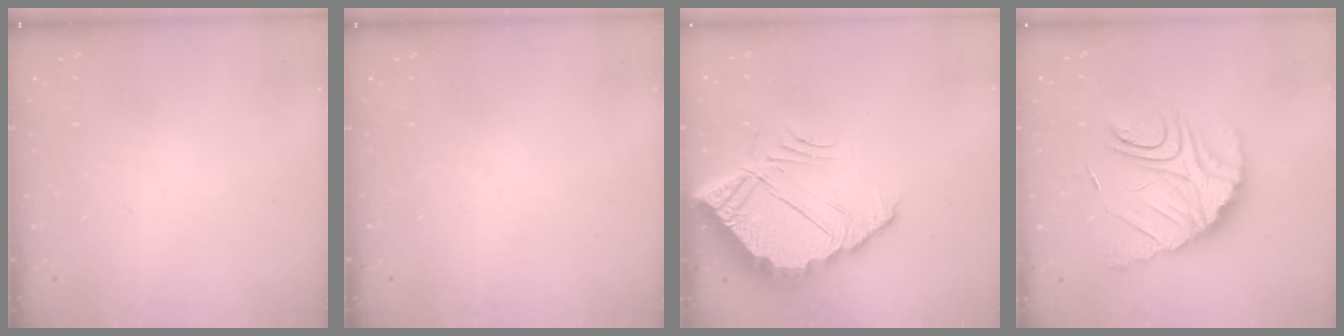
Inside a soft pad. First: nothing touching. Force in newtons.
{"total": 0.0}
{"total": 11.4, "press": 11.3, "slide": 0.8}
{"total": 14.0, "press": 14.0, "slide": 1.2}